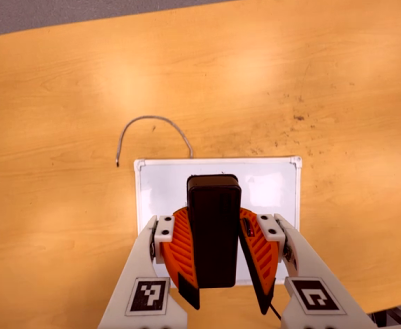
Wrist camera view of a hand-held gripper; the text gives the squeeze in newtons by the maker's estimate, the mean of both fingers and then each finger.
{"total": 9.2, "left": 9.4, "right": 9.1}